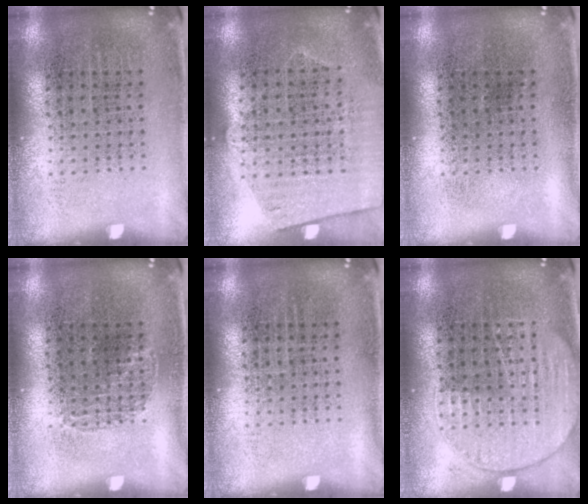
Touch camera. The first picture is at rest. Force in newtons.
{"total": 1.2, "press": 1.1, "slide": 0.6}
{"total": 0.0}
{"total": 0.5, "press": 0.5, "slide": 0.1}
{"total": 0.0}
{"total": 2.0, "press": 1.9, "slide": 0.3}